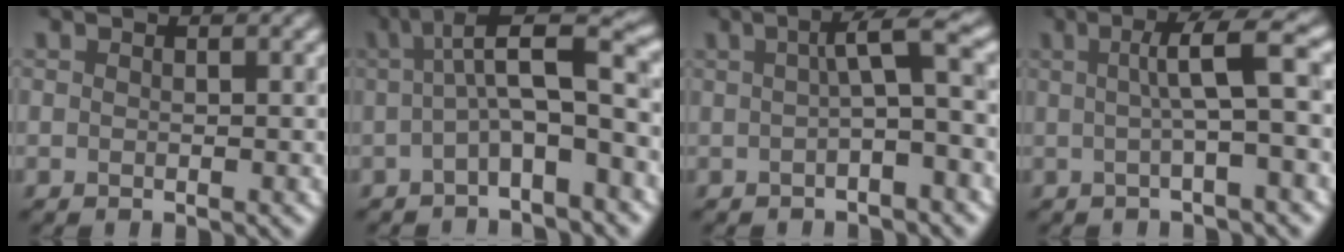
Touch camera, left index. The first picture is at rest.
{"total": 5.9, "force": [-0.2, 1.4, 5.8], "torque": [-0.082, 0.027, -0.012]}
{"total": 3.5, "force": [0.0, 0.5, 3.5], "torque": [-0.049, 0.013, -0.002]}
{"total": 4.4, "force": [0.4, 0.6, 4.4], "torque": [-0.062, 0.015, 0.003]}